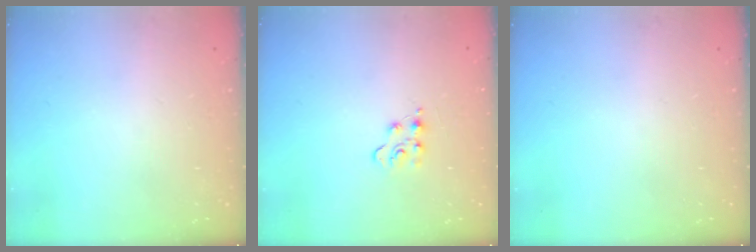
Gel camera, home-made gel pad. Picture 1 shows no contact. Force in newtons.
{"total": 5.8, "press": 5.8, "slide": 0.6}
{"total": 0.0}